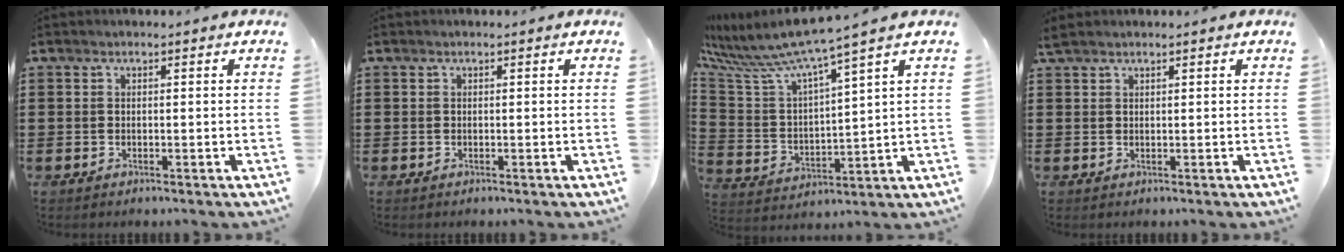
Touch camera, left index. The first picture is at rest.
{"total": 0.0}
{"total": 6.6, "force": [6.0, -0.4, 2.7], "torque": [-0.084, -0.050, 0.096]}
{"total": 1.2, "force": [1.1, 0.1, 0.6], "torque": [-0.015, 0.001, 0.021]}